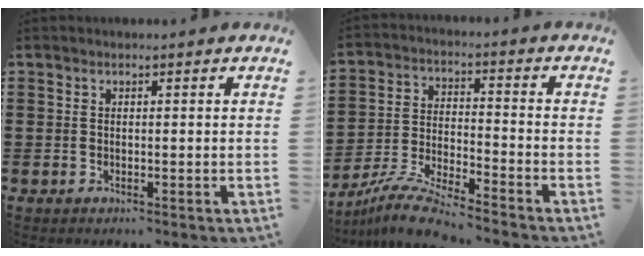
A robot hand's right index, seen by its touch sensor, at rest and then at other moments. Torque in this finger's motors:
{"motor_torque": [-0.62, 0.67, 0.36, 0.11]}